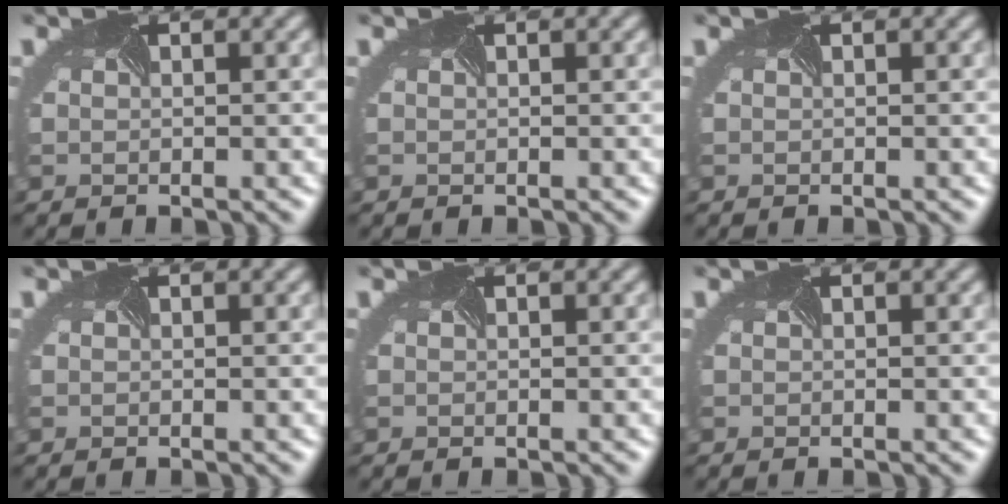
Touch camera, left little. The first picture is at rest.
{"total": 0.0}
{"total": 0.0}
{"total": 0.0}
{"total": 0.0}
{"total": 0.0}